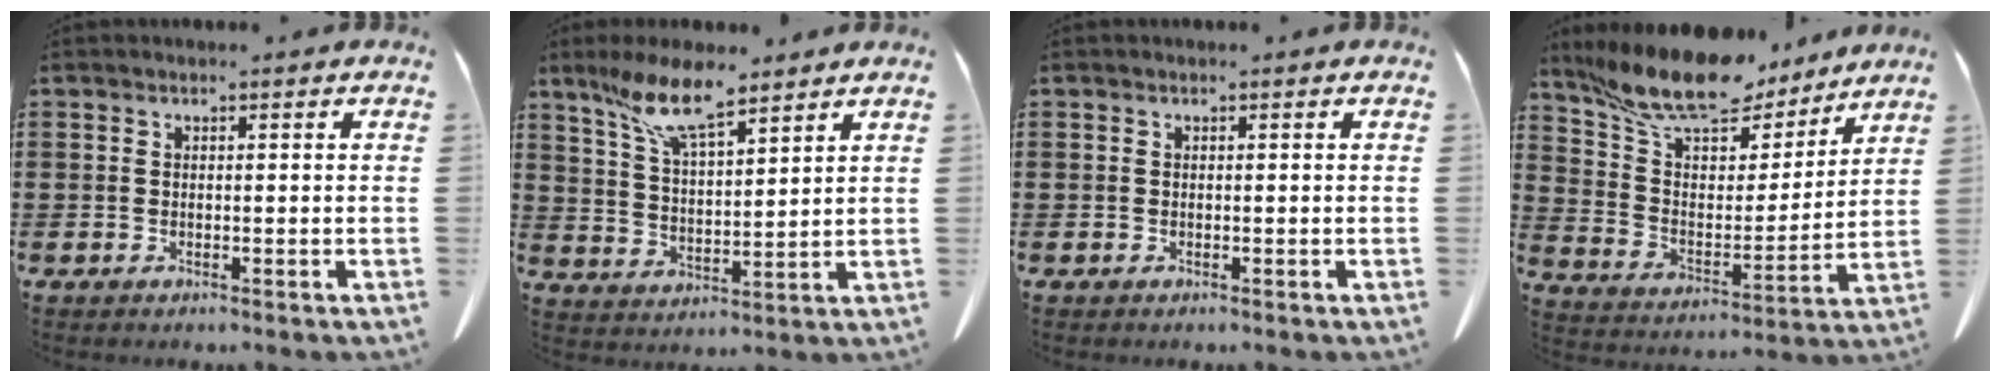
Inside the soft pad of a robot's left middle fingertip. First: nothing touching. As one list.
[{"total": 9.6, "force": [7.2, 2.4, 5.8], "torque": [-0.131, -0.016, 0.134]}, {"total": 0.0}, {"total": 13.0, "force": [10.8, 4.3, 5.7], "torque": [-0.144, -0.060, 0.192]}]